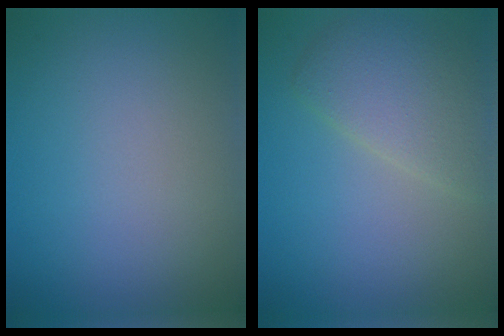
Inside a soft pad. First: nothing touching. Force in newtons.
{"total": 4.0, "press": 4.0, "slide": 0.2}